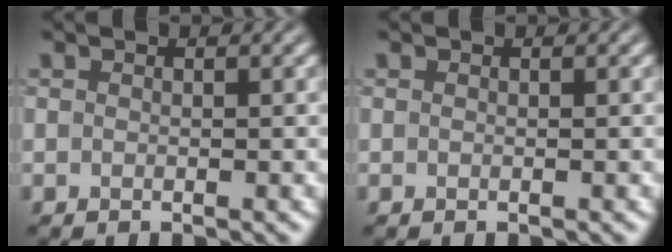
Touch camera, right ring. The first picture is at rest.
{"total": 0.0}